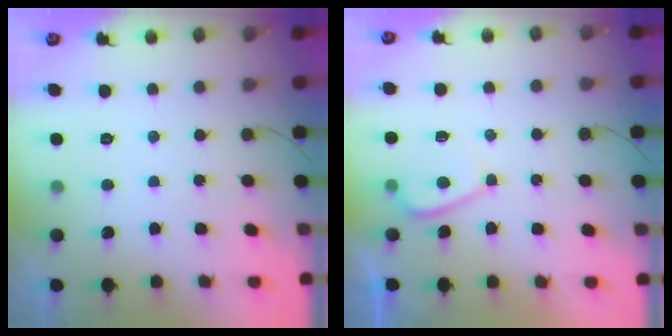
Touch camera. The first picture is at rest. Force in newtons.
{"total": 5.1, "press": 5.1, "slide": 0.6}